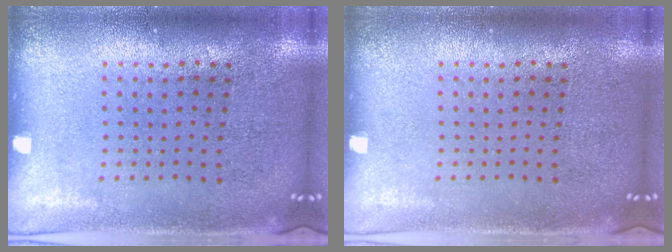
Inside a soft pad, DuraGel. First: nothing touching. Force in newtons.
{"total": 0.0}